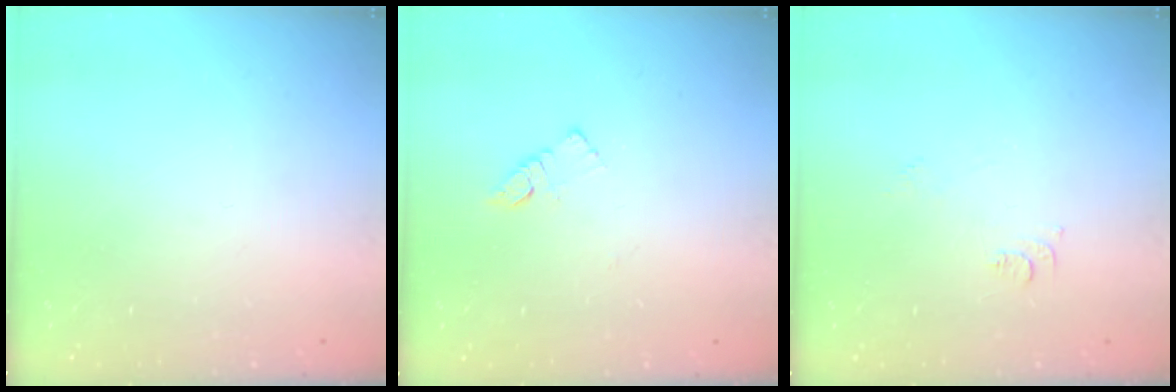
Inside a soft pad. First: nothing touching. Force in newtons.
{"total": 3.9, "press": 3.9, "slide": 0.4}
{"total": 6.0, "press": 5.9, "slide": 0.7}